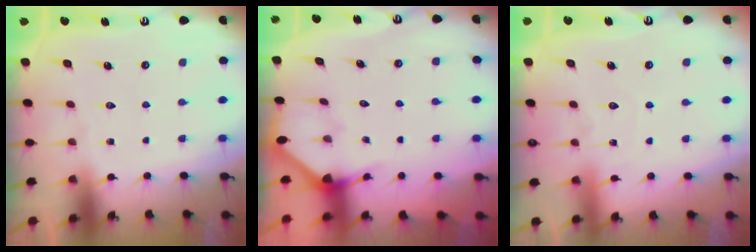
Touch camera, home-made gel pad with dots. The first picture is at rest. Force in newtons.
{"total": 3.4, "press": 3.3, "slide": 0.4}
{"total": 5.1, "press": 5.0, "slide": 0.6}